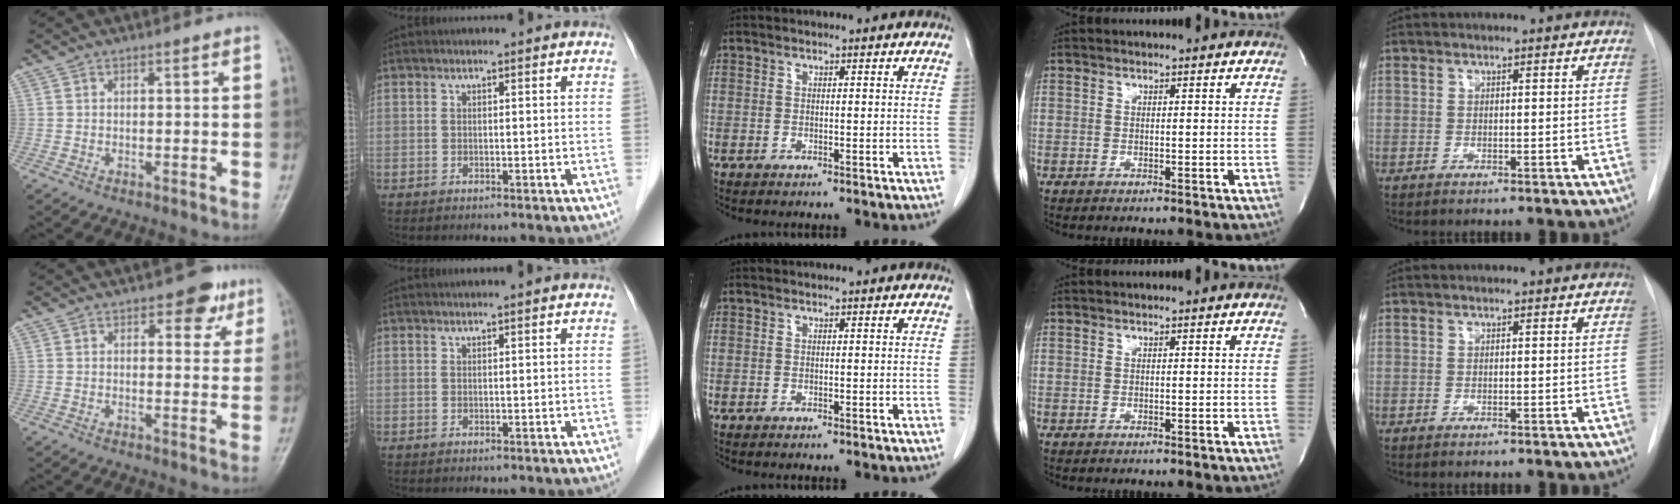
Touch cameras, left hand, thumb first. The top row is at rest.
{"thumb": {"total": 5.7, "force": [3.0, 3.3, 3.6], "torque": [-0.011, -0.008, 0.031]}, "index": {"total": 0.6, "force": [0.4, -0.2, 0.3], "torque": [-0.015, 0.001, 0.015]}}